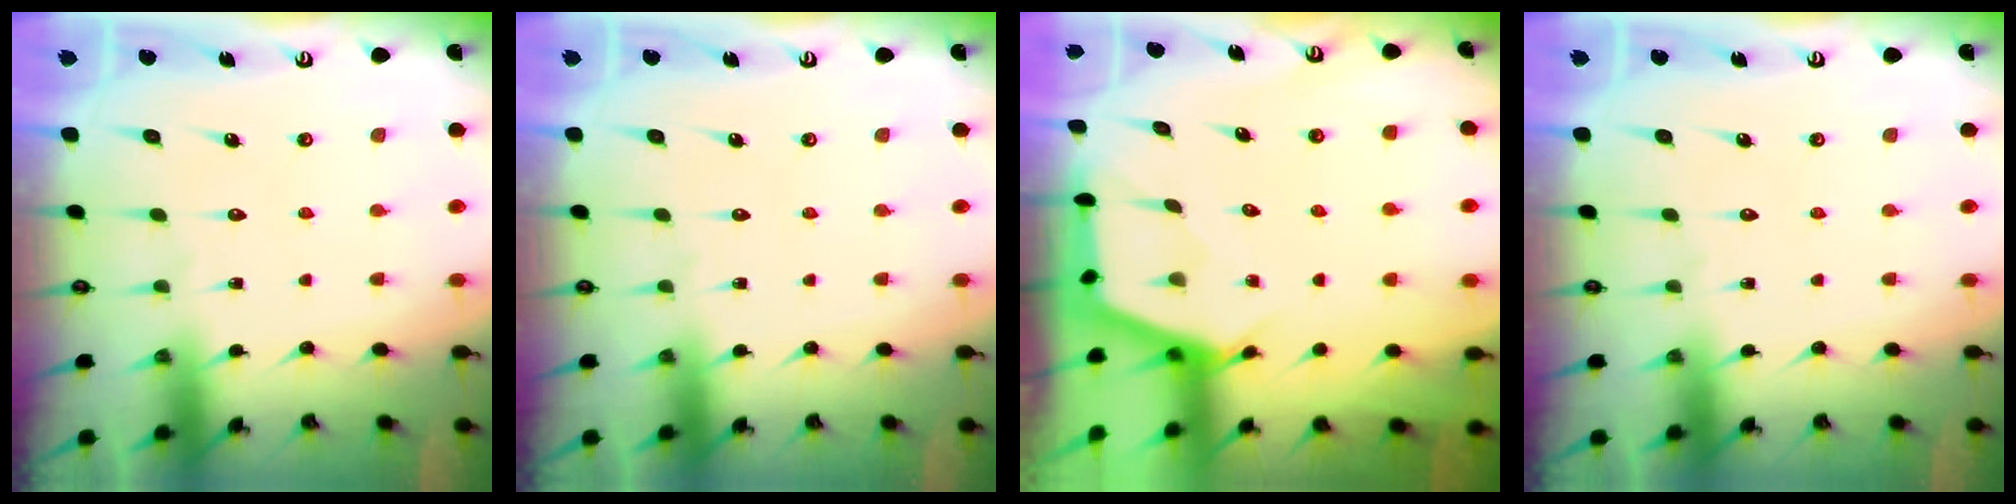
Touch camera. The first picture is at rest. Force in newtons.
{"total": 0.0}
{"total": 2.6, "press": 2.6, "slide": 0.4}
{"total": 0.0}